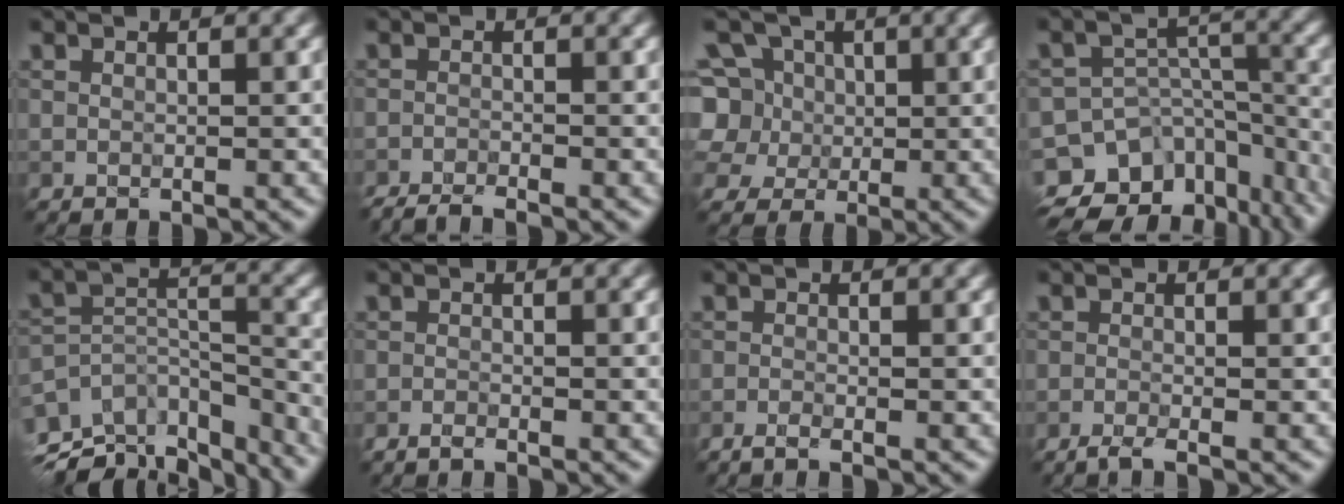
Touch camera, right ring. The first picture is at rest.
{"total": 3.4, "force": [-3.1, 0.3, 1.3], "torque": [-0.029, -0.009, -0.061]}
{"total": 8.6, "force": [2.7, 7.2, 3.9], "torque": [-0.077, 0.035, 0.016]}
{"total": 13.2, "force": [-9.4, 8.4, 4.0], "torque": [-0.071, 0.000, -0.116]}
{"total": 8.7, "force": [-6.9, 3.7, 3.8], "torque": [-0.080, 0.008, -0.097]}
{"total": 1.3, "force": [-1.2, 0.0, 0.6], "torque": [-0.019, 0.000, -0.027]}
{"total": 1.6, "force": [-1.2, 0.2, 1.0], "torque": [-0.022, -0.001, -0.032]}
{"total": 2.0, "force": [-1.5, 0.3, 1.3], "torque": [-0.026, -0.004, -0.038]}